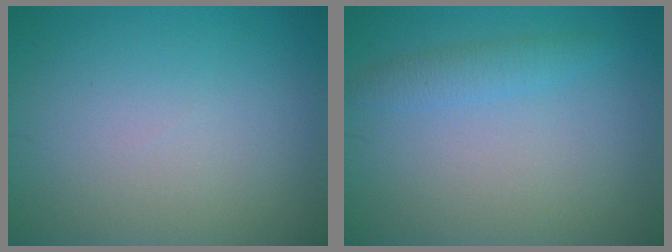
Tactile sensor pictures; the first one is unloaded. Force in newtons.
{"total": 1.7, "press": 1.7, "slide": 0.0}